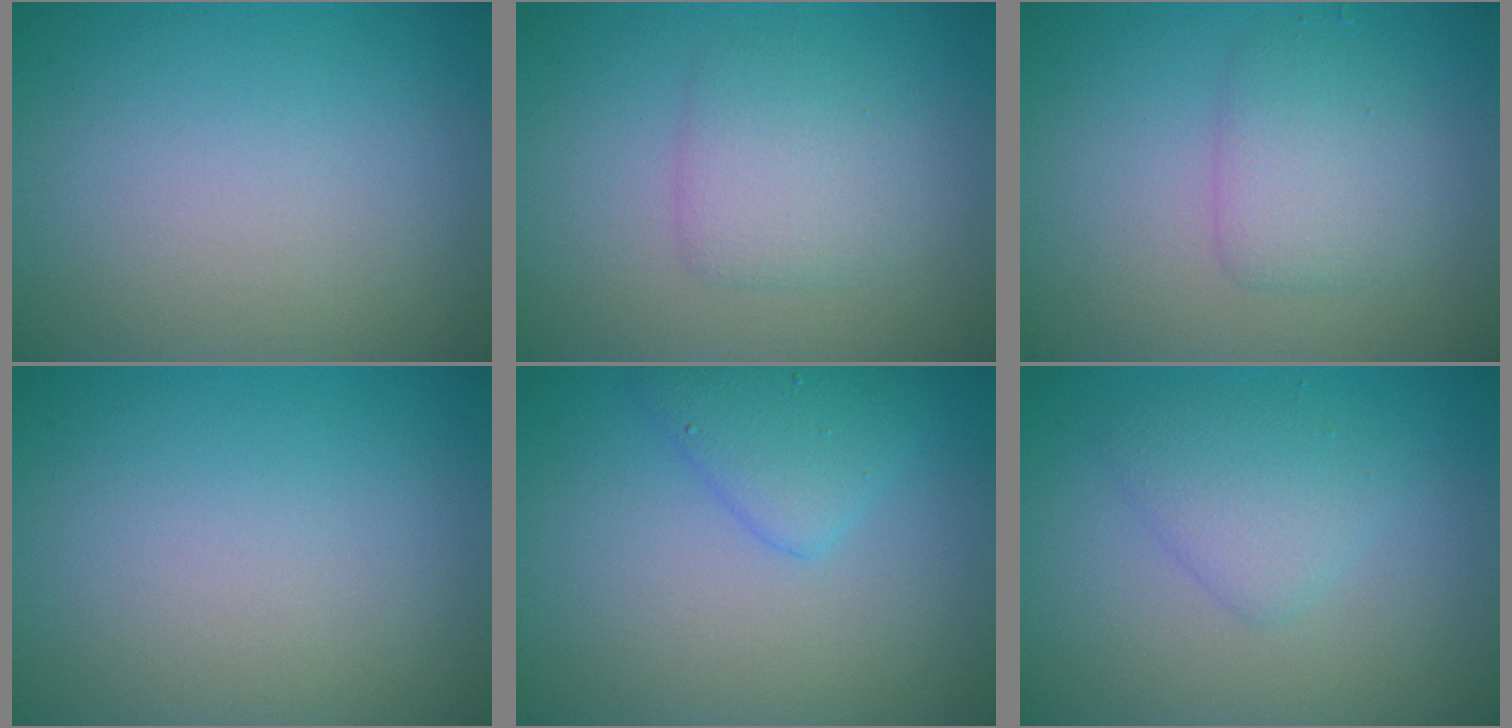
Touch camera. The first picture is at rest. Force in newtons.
{"total": 2.7, "press": 2.7, "slide": 0.1}
{"total": 2.9, "press": 2.9, "slide": 0.0}
{"total": 0.0}
{"total": 2.8, "press": 2.8, "slide": 0.1}
{"total": 2.6, "press": 2.6, "slide": 0.1}